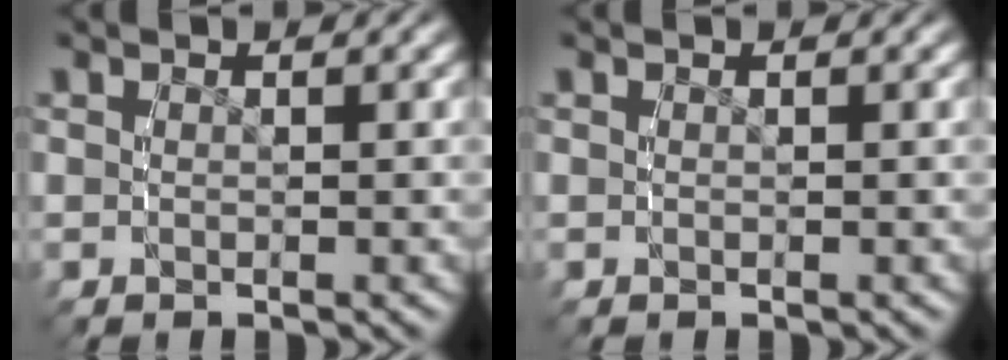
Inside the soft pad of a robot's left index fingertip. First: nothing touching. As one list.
[{"total": 0.0}]